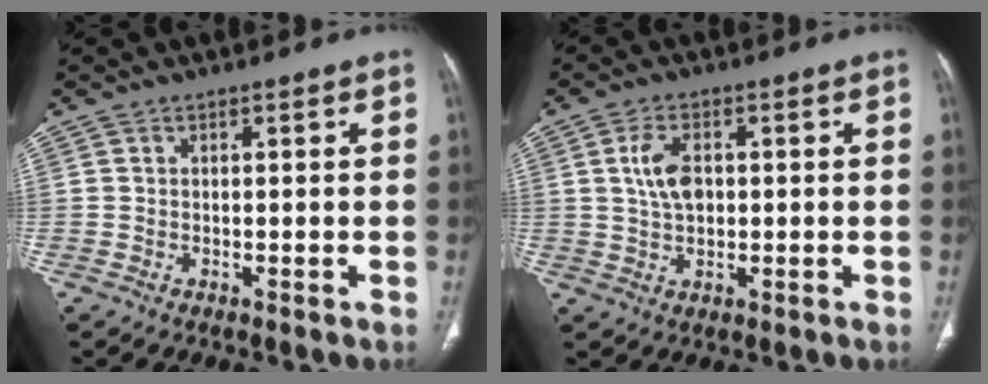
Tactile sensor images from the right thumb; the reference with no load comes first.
{"total": 5.9, "force": [1.0, 3.4, 4.7], "torque": [-0.090, 0.002, 0.019]}